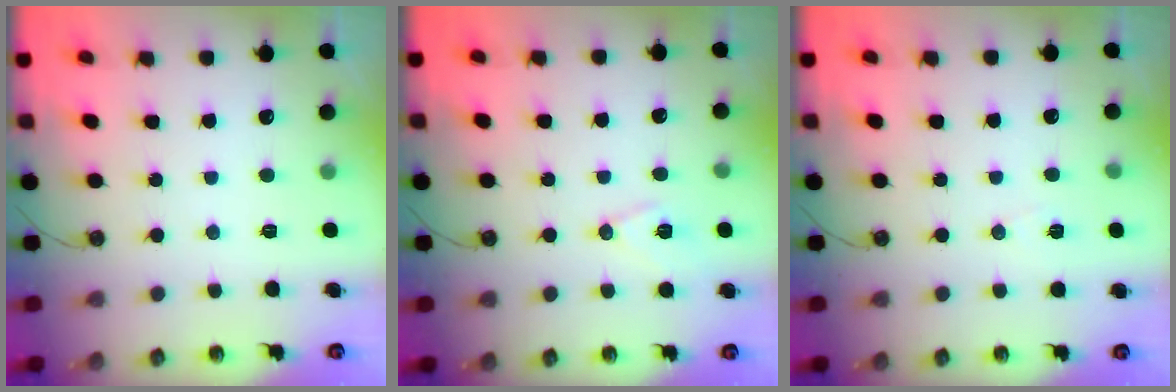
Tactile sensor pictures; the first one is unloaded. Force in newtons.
{"total": 8.7, "press": 7.9, "slide": 3.7}
{"total": 5.2, "press": 4.3, "slide": 2.9}